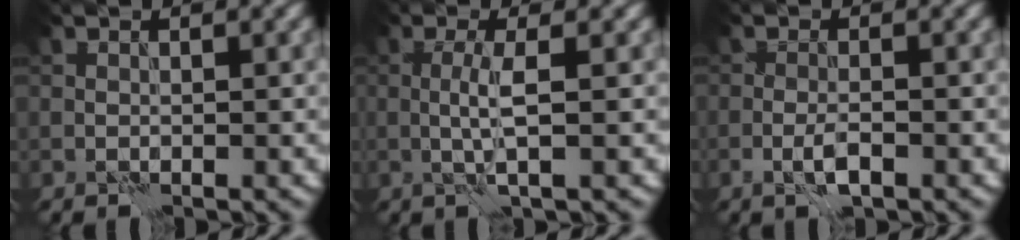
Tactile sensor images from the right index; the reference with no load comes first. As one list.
[{"total": 2.6, "force": [0.0, 0.3, 2.6], "torque": [-0.055, 0.000, -0.002]}, {"total": 2.0, "force": [-1.0, 0.5, 1.6], "torque": [-0.034, 0.002, -0.022]}]